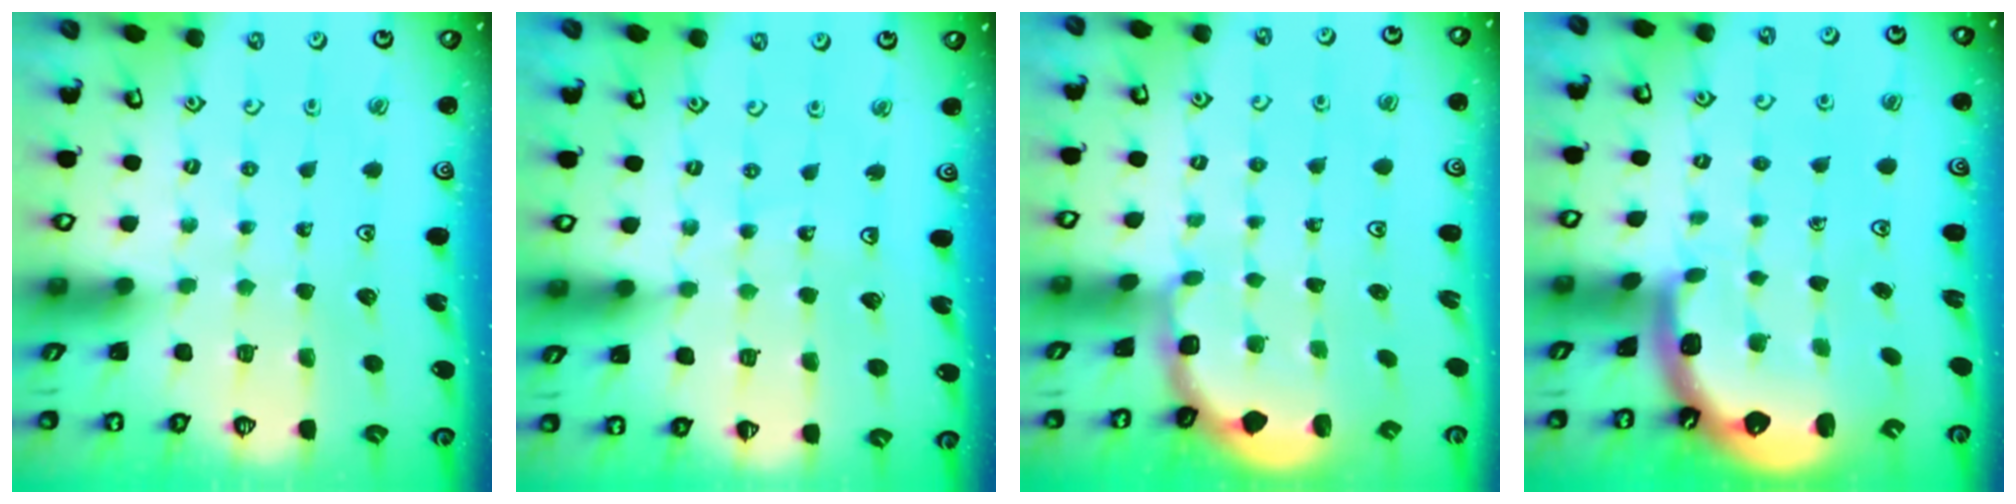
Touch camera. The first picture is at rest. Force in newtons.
{"total": 6.3, "press": 6.0, "slide": 2.0}
{"total": 1.8, "press": 1.6, "slide": 0.8}
{"total": 1.6, "press": 1.5, "slide": 0.6}